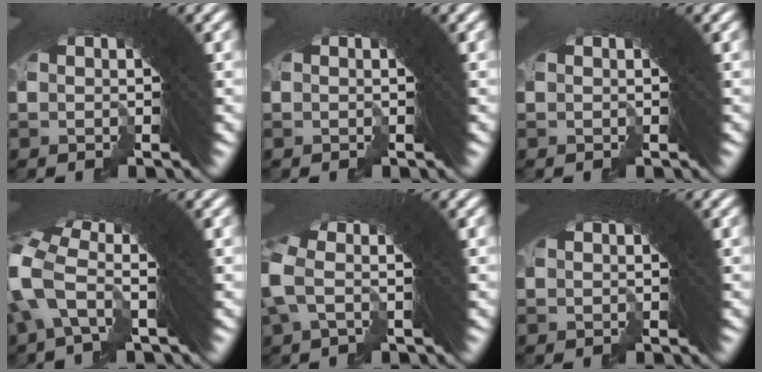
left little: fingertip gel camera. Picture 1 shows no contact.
{"total": 0.0}
{"total": 0.0}
{"total": 2.5, "force": [-0.6, 0.7, 2.4], "torque": [-0.067, -0.012, -0.003]}
{"total": 1.7, "force": [-0.2, 0.2, 1.7], "torque": [-0.038, 0.010, -0.008]}
{"total": 0.8, "force": [-0.1, 0.6, 0.4], "torque": [-0.017, -0.014, 0.003]}